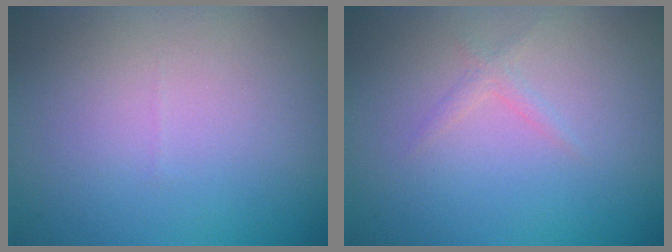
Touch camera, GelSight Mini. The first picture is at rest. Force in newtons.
{"total": 0.9, "press": 0.9, "slide": 0.0}